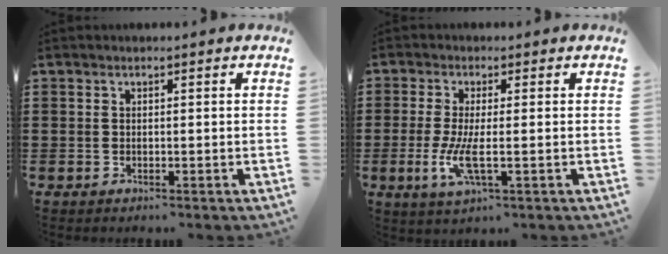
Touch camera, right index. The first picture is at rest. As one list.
[{"total": 5.5, "force": [-1.1, 1.1, 5.3], "torque": [-0.118, -0.017, -0.024]}]